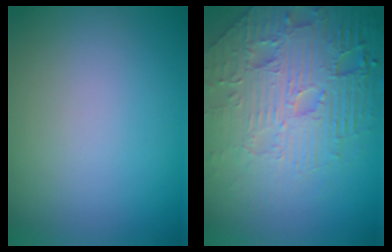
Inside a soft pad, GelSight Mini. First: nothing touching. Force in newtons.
{"total": 8.6, "press": 6.2, "slide": 6.0}